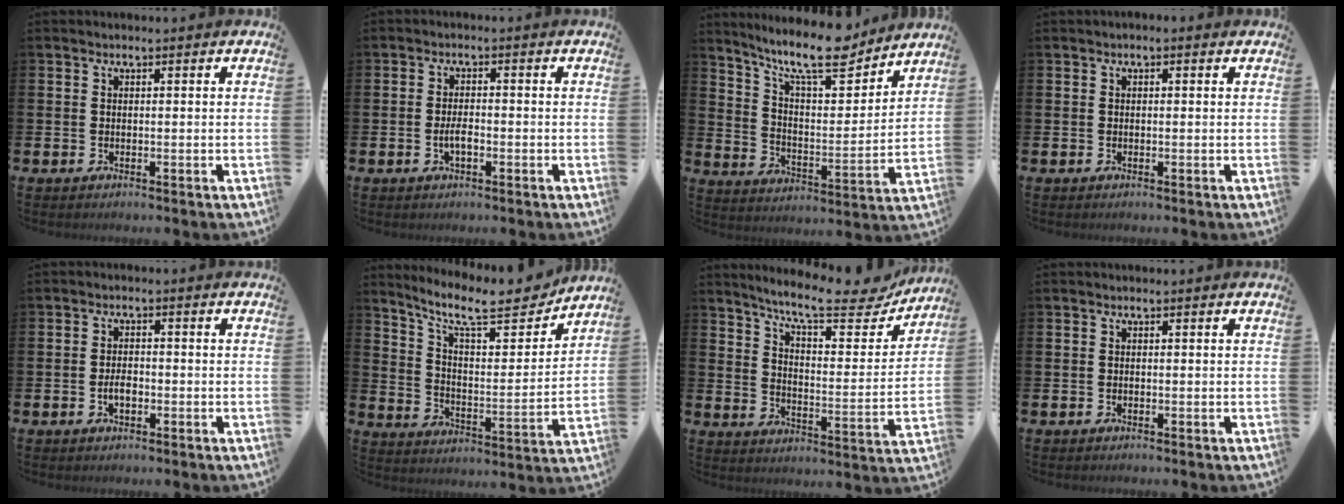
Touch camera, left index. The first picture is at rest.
{"total": 2.5, "force": [-0.8, 2.0, 1.3], "torque": [-0.019, 0.001, -0.021]}
{"total": 12.6, "force": [10.6, 3.1, 6.0], "torque": [-0.126, -0.065, 0.184]}
{"total": 0.0}
{"total": 2.3, "force": [-0.6, 1.3, 1.9], "torque": [-0.027, 0.001, -0.014]}
{"total": 10.7, "force": [9.4, 2.6, 4.4], "torque": [-0.107, -0.069, 0.161]}
{"total": 10.6, "force": [9.3, 2.0, 4.7], "torque": [-0.109, -0.058, 0.154]}
{"total": 0.0}